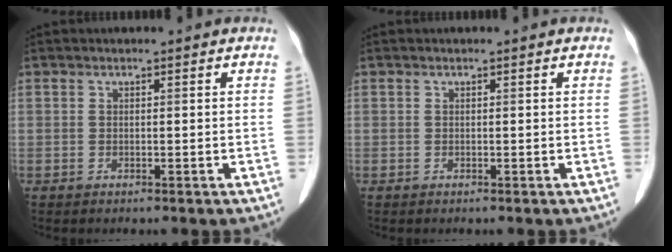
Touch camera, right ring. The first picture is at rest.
{"total": 0.0}